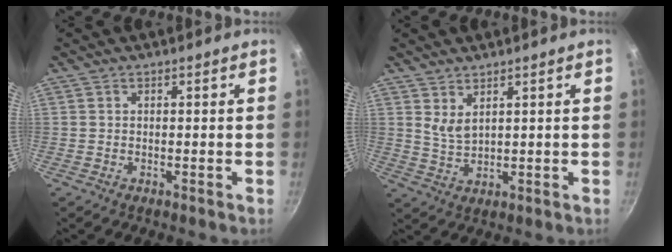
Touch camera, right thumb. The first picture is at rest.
{"total": 3.4, "force": [2.0, 1.4, 2.3], "torque": [-0.043, -0.023, 0.044]}